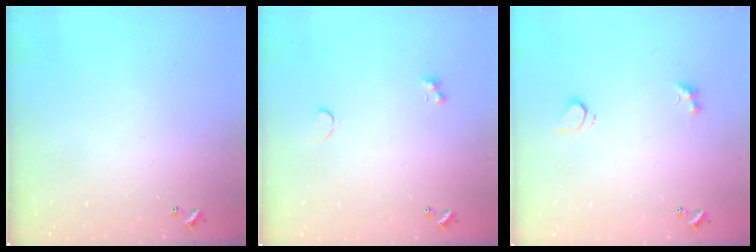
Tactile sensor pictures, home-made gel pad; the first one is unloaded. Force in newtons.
{"total": 0.8, "press": 0.7, "slide": 0.4}
{"total": 3.0, "press": 2.7, "slide": 1.1}